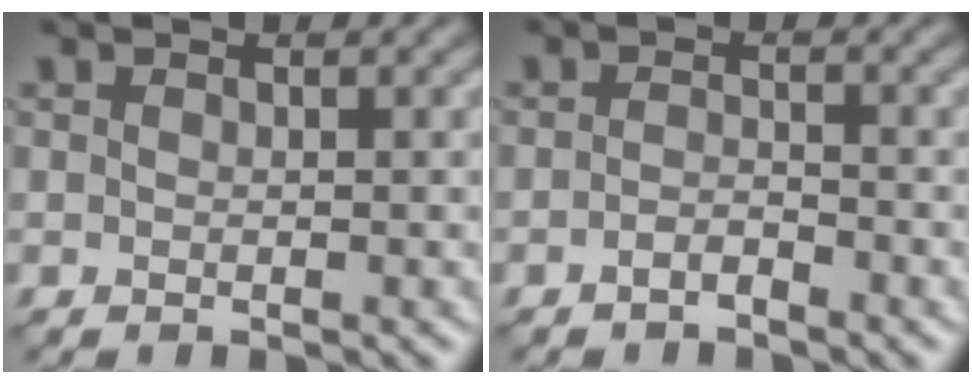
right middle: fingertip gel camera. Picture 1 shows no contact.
{"total": 1.3, "force": [-1.0, 0.4, 0.7], "torque": [-0.015, 0.002, -0.019]}